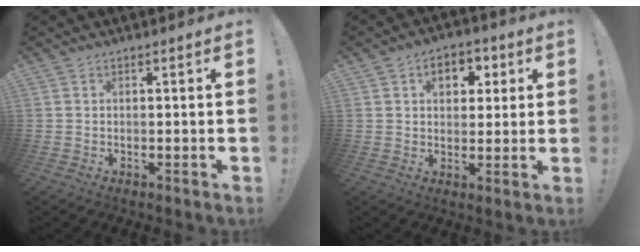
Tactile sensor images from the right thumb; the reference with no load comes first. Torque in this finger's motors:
{"motor_torque": [0.05, 0.12, 0.29, 0.37, 0.00]}